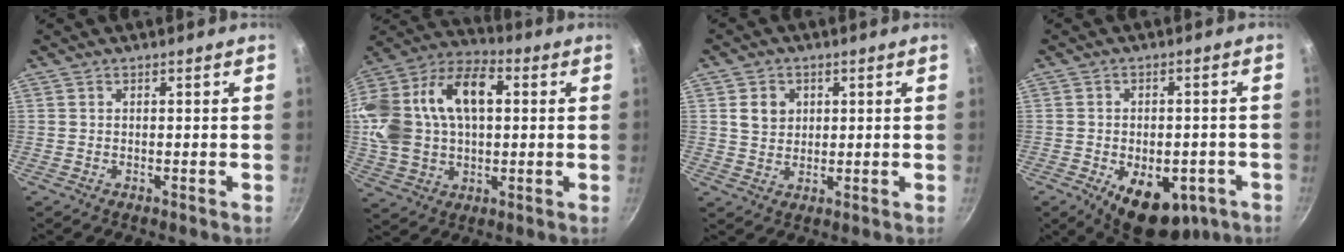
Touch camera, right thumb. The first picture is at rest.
{"total": 25.8, "force": [3.9, 16.0, 19.9], "torque": [-0.415, 0.036, 0.069]}
{"total": 4.9, "force": [1.5, 4.1, 2.2], "torque": [-0.016, -0.007, 0.028]}
{"total": 14.4, "force": [-6.5, 8.2, 9.9], "torque": [-0.131, 0.010, -0.078]}